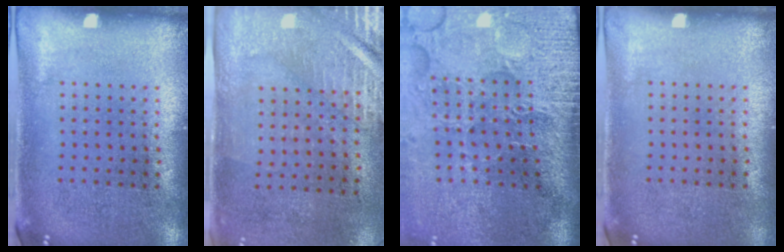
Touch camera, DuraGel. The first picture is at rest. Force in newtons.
{"total": 2.9, "press": 2.5, "slide": 1.5}
{"total": 5.1, "press": 4.1, "slide": 3.0}
{"total": 0.0}